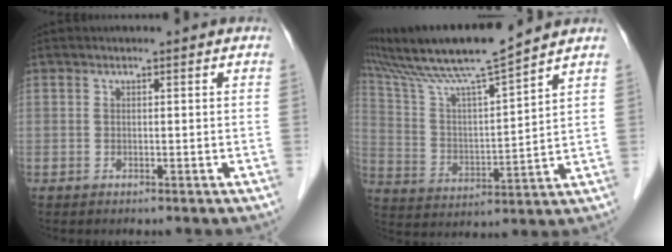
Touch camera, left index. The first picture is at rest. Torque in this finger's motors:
{"motor_torque": [0.60, -0.57, 0.53, 0.18]}